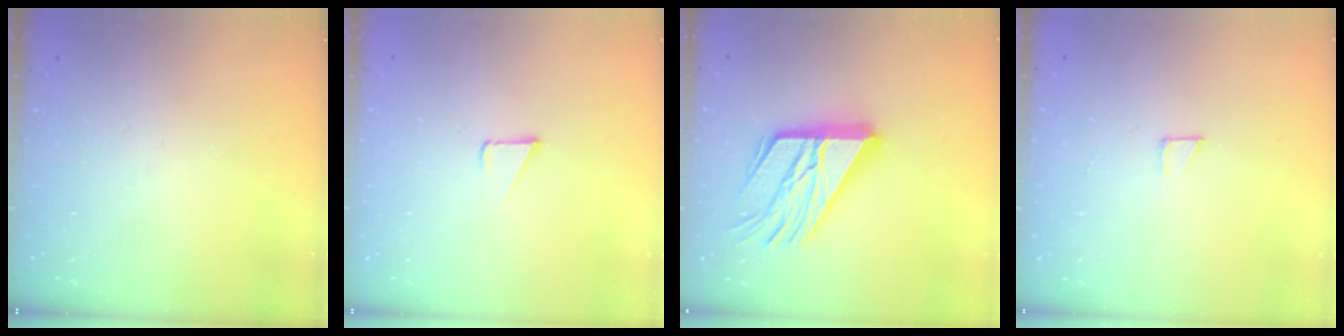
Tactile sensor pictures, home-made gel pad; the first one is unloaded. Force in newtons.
{"total": 2.4, "press": 2.4, "slide": 0.2}
{"total": 21.7, "press": 21.6, "slide": 2.2}
{"total": 2.6, "press": 2.6, "slide": 0.1}